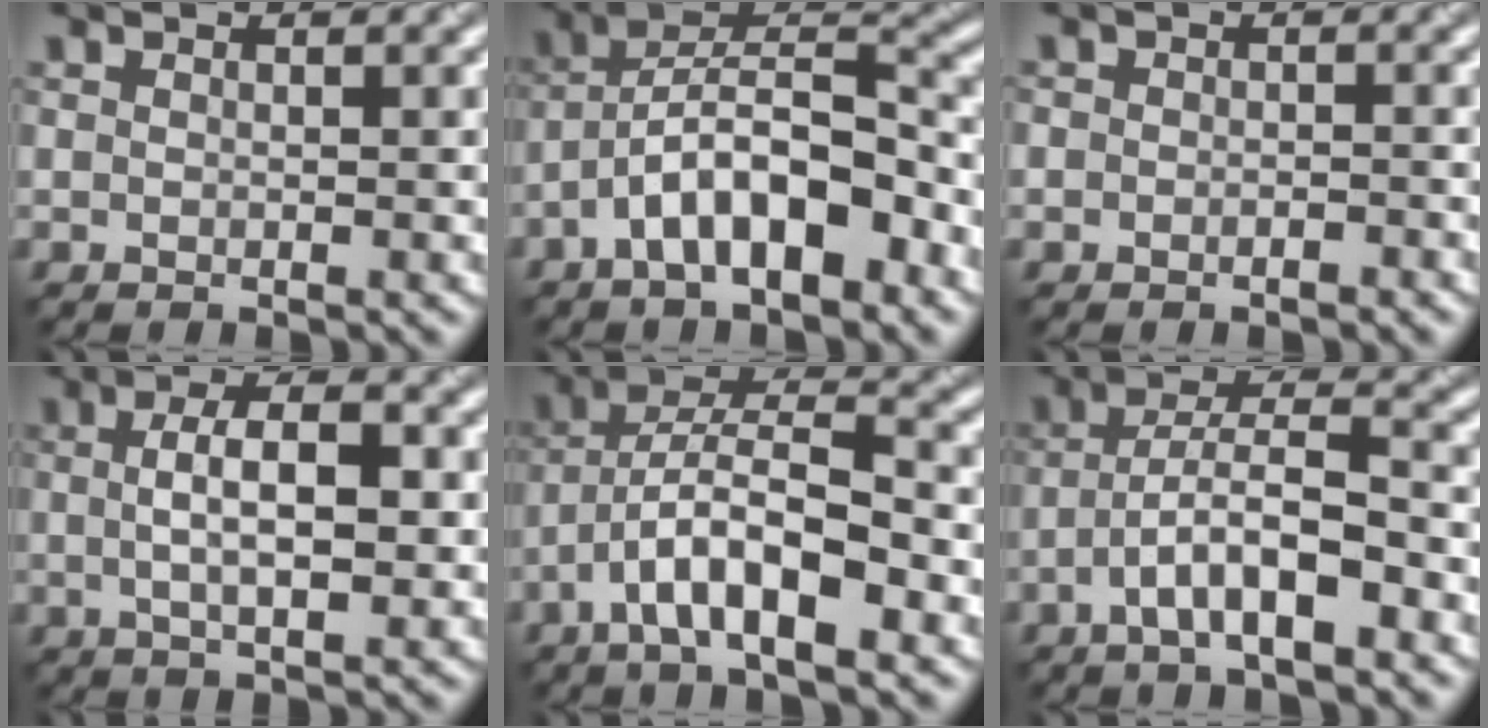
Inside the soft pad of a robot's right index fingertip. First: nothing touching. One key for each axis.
{"total": 8.4, "fx": -4.7, "fy": 2.8, "fz": 6.4, "tx": -0.109, "ty": 0.033, "tz": -0.075}
{"total": 1.2, "fx": -1.2, "fy": -0.1, "fz": -0.1, "tx": -0.005, "ty": 0.004, "tz": -0.009}
{"total": 4.4, "fx": -0.2, "fy": 1.2, "fz": 4.2, "tx": -0.074, "ty": 0.013, "tz": 0.005}
{"total": 7.8, "fx": -4.0, "fy": 2.2, "fz": 6.3, "tx": -0.112, "ty": 0.026, "tz": -0.064}
{"total": 5.9, "fx": -3.2, "fy": 1.3, "fz": 4.7, "tx": -0.088, "ty": 0.020, "tz": -0.045}